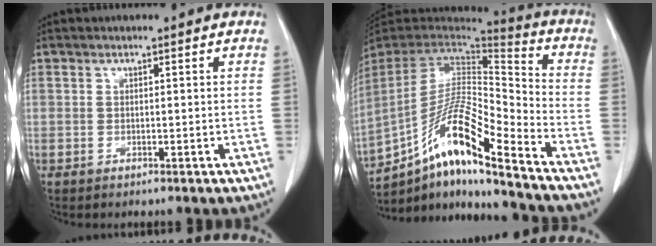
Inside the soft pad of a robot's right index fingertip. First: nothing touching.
{"total": 16.8, "force": [-11.5, 0.8, 12.2], "torque": [-0.231, 0.007, -0.204]}